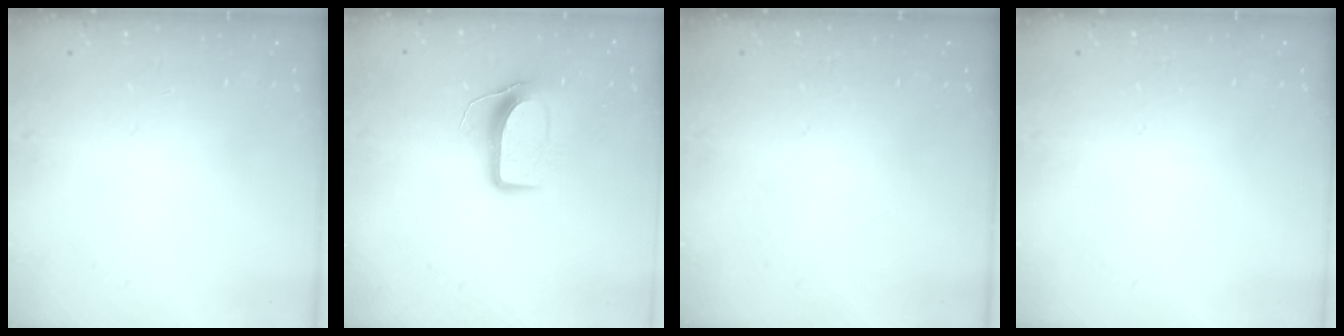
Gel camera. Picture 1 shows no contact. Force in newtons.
{"total": 9.0, "press": 9.0, "slide": 0.2}
{"total": 0.0}
{"total": 0.0}